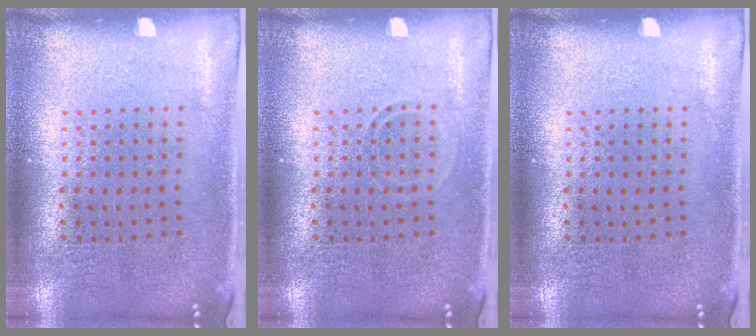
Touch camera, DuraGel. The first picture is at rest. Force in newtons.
{"total": 0.7, "press": 0.6, "slide": 0.3}
{"total": 0.0}